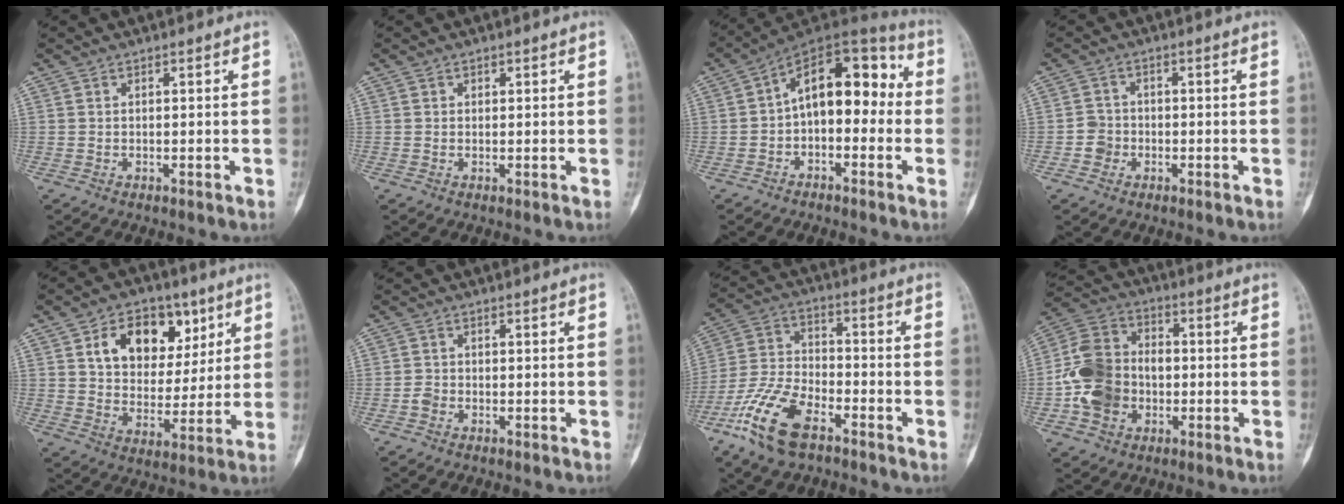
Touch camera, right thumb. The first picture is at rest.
{"total": 0.6, "force": [0.3, 0.6, 0.1], "torque": [0.011, 0.000, 0.002]}
{"total": 13.6, "force": [-0.3, 8.0, 11.0], "torque": [-0.126, 0.052, -0.023]}
{"total": 3.1, "force": [-1.1, 2.8, 0.6], "torque": [0.005, 0.011, -0.026]}
{"total": 15.4, "force": [6.4, 10.6, 9.1], "torque": [-0.097, -0.014, 0.110]}
{"total": 1.6, "force": [-0.7, 1.3, 0.6], "torque": [-0.009, 0.006, -0.016]}
{"total": 14.1, "force": [-8.2, 6.6, 9.4], "torque": [-0.194, 0.031, -0.168]}
{"total": 13.8, "force": [-2.4, 11.0, 7.9], "torque": [-0.131, 0.028, -0.050]}